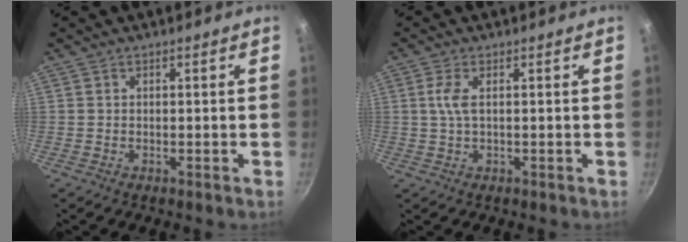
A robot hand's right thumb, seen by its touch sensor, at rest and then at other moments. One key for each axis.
{"total": 3.1, "fx": 0.4, "fy": 1.0, "fz": 2.9, "tx": -0.069, "ty": 0.003, "tz": 0.010}